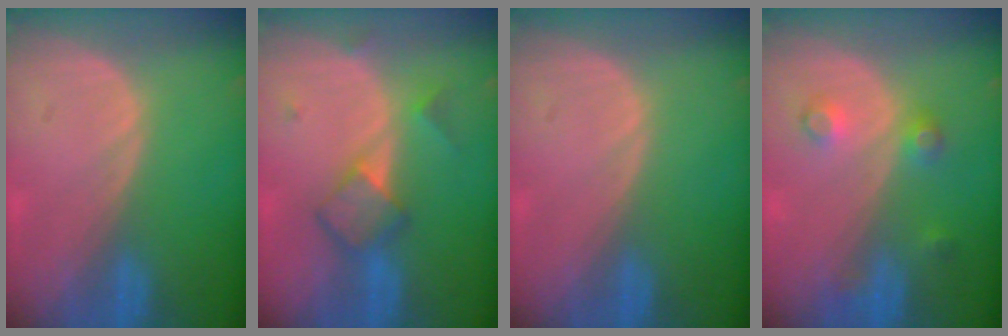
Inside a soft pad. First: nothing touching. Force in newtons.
{"total": 5.0, "press": 5.0, "slide": 0.3}
{"total": 0.0}
{"total": 3.6, "press": 3.3, "slide": 1.4}